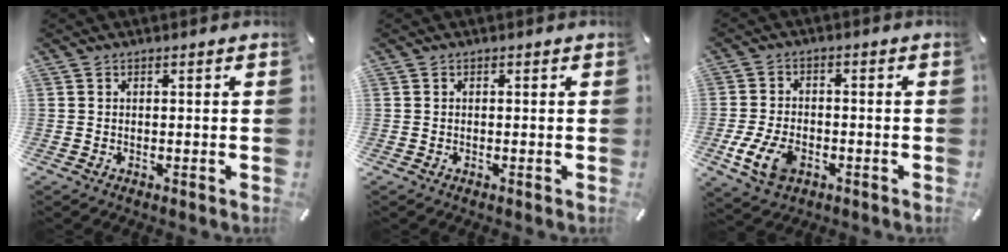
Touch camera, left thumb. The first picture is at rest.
{"total": 0.0}
{"total": 9.0, "force": [-3.4, 5.9, 5.9], "torque": [-0.128, 0.003, -0.063]}